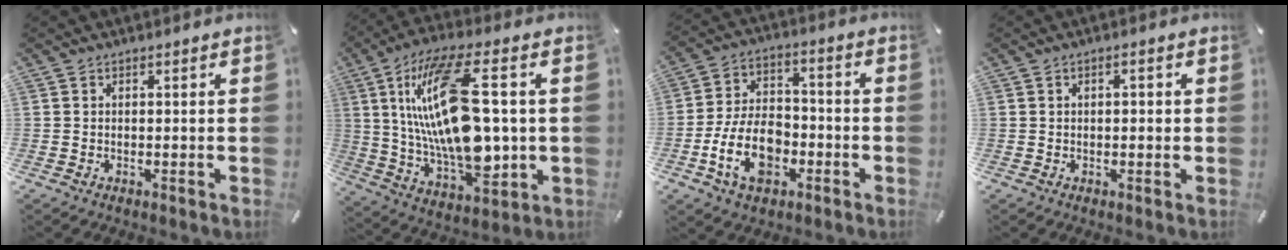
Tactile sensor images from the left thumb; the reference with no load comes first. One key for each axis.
{"total": 25.4, "fx": 4.1, "fy": 11.0, "fz": 22.5, "tx": -0.460, "ty": -0.020, "tz": 0.060}
{"total": 14.0, "fx": -5.1, "fy": 9.1, "fz": 9.4, "tx": -0.188, "ty": 0.018, "tz": -0.089}
{"total": 1.7, "fx": -0.1, "fy": 0.8, "fz": 1.5, "tx": -0.028, "ty": 0.006, "tz": -0.004}